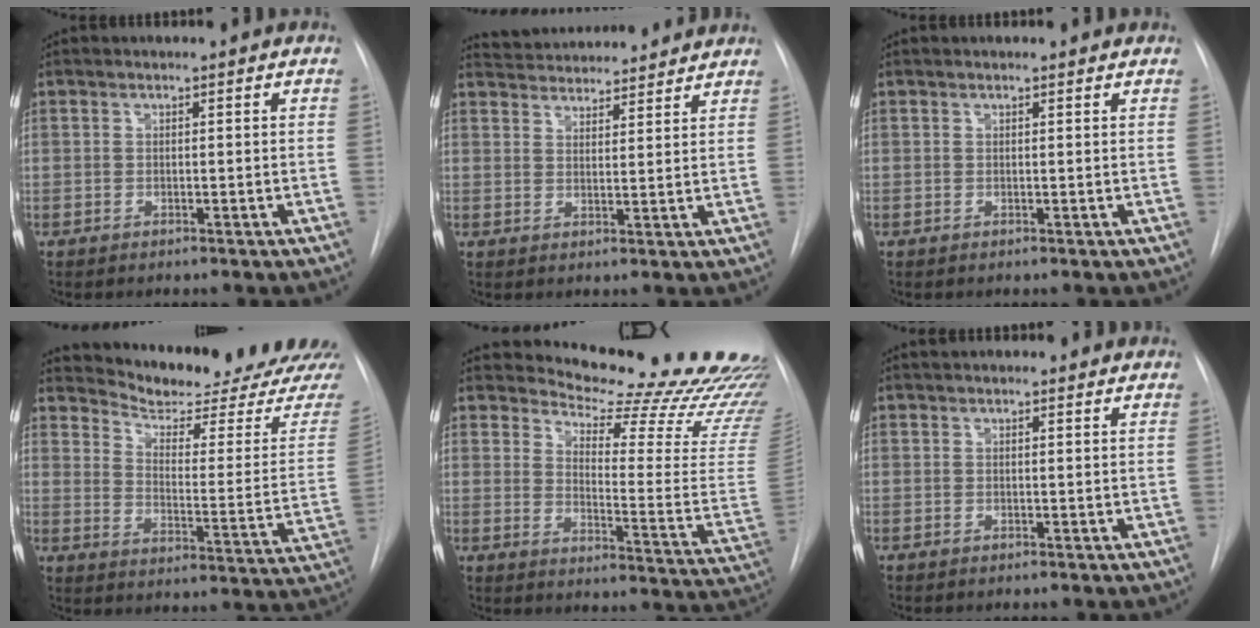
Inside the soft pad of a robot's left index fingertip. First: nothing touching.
{"total": 13.7, "force": [13.1, 2.6, 3.1], "torque": [-0.045, 0.027, 0.182]}
{"total": 2.1, "force": [1.9, 0.4, 0.6], "torque": [-0.013, 0.016, 0.018]}
{"total": 21.1, "force": [20.3, 1.3, 5.7], "torque": [-0.090, -0.107, 0.258]}
{"total": 22.7, "force": [21.5, 1.7, 7.0], "torque": [-0.102, -0.147, 0.252]}
{"total": 6.2, "force": [5.5, 1.7, 2.3], "torque": [-0.030, 0.031, 0.065]}